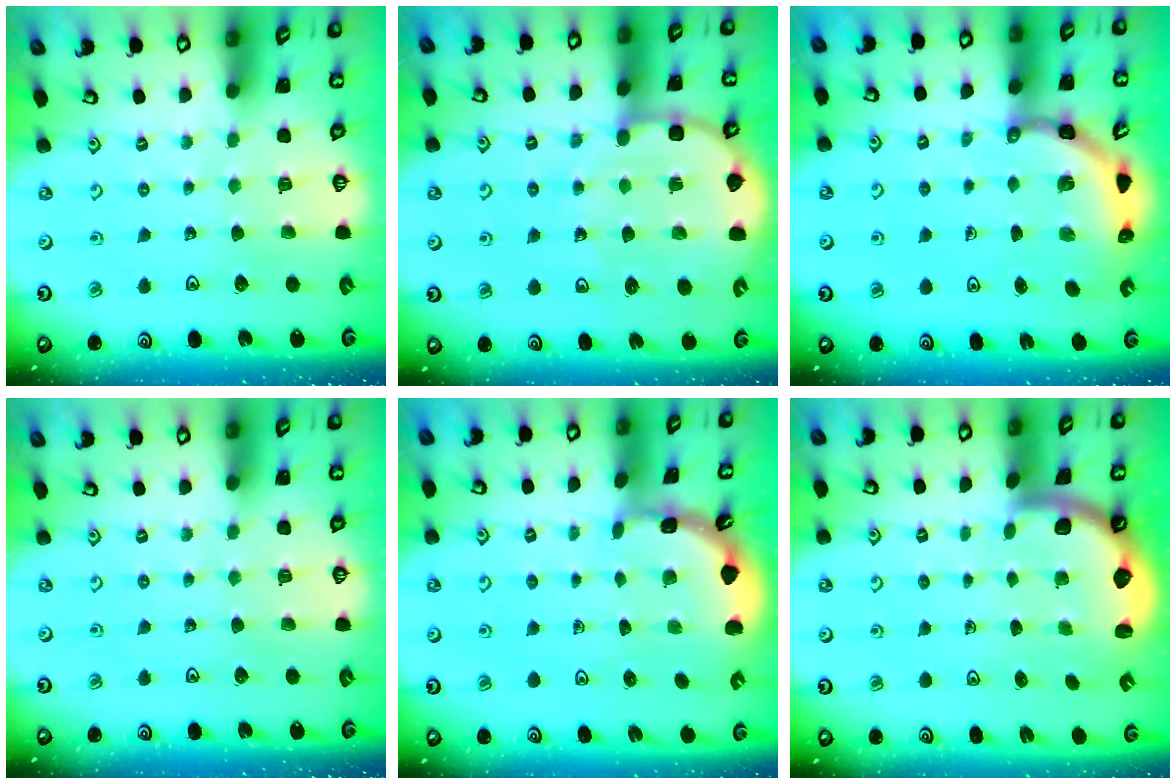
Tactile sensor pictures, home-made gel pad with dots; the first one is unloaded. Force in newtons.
{"total": 9.3, "press": 9.1, "slide": 2.0}
{"total": 4.3, "press": 3.9, "slide": 1.8}
{"total": 0.0}
{"total": 1.7, "press": 1.6, "slide": 0.1}
{"total": 2.2, "press": 2.2, "slide": 0.3}